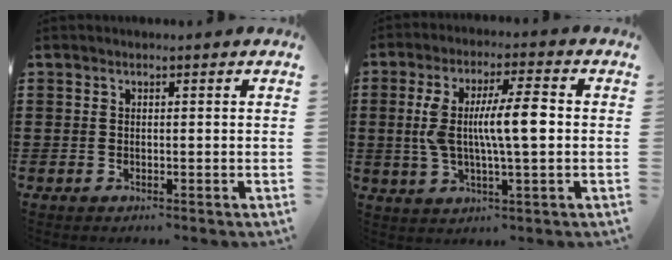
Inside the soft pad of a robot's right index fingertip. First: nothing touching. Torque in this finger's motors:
{"motor_torque": [1.21, -0.92, 0.65, 0.21]}